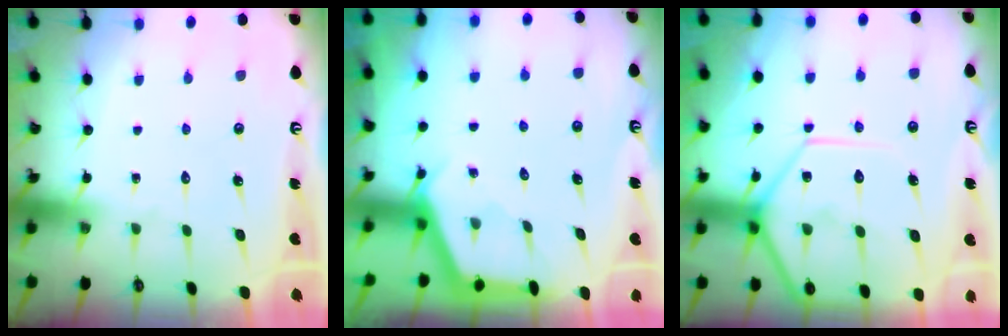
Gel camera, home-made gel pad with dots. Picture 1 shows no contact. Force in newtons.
{"total": 2.7, "press": 2.7, "slide": 0.3}
{"total": 13.9, "press": 13.9, "slide": 1.3}